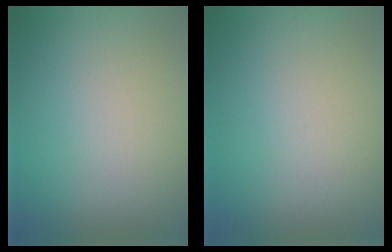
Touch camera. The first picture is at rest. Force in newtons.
{"total": 0.0}